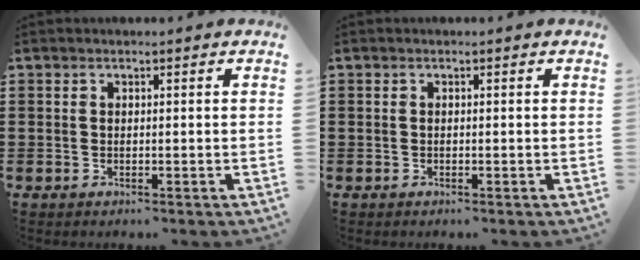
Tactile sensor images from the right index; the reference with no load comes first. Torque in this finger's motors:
{"motor_torque": [-0.79, 1.35, -0.09, -0.01]}